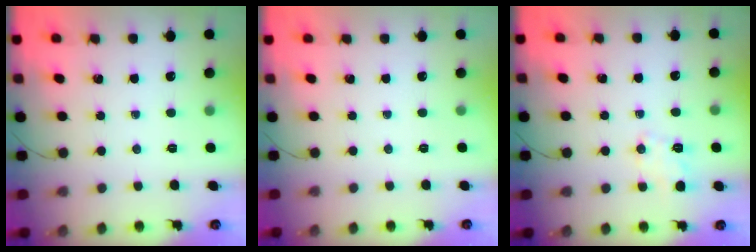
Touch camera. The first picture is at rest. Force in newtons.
{"total": 2.5, "press": 2.4, "slide": 0.5}
{"total": 3.2, "press": 2.8, "slide": 1.5}